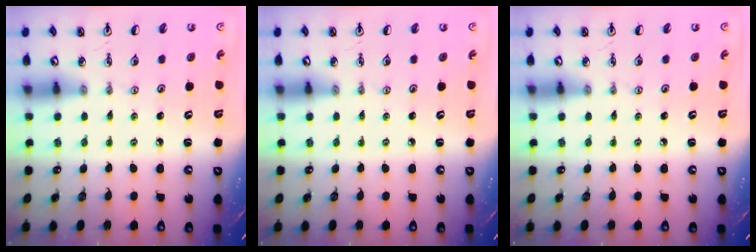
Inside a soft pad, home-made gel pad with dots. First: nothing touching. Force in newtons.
{"total": 0.0}
{"total": 0.0}